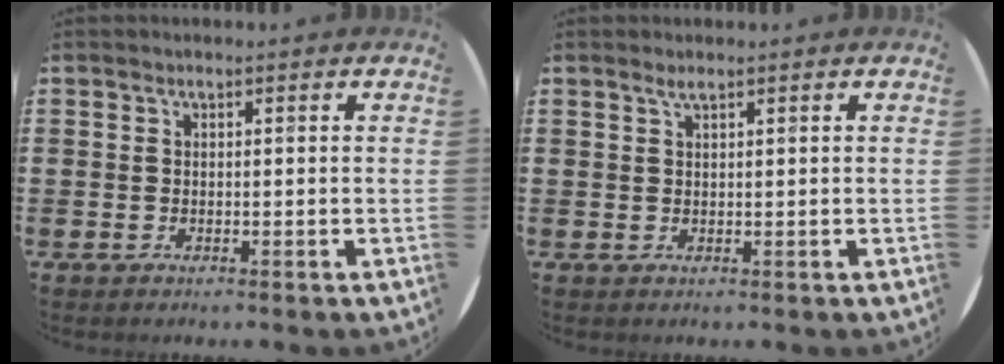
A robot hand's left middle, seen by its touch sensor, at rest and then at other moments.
{"total": 1.0, "force": [0.7, 0.0, 0.6], "torque": [-0.013, 0.002, 0.013]}